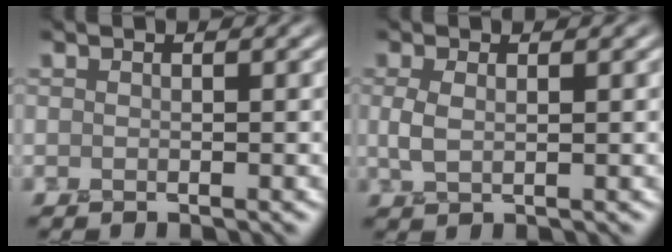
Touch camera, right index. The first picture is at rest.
{"total": 1.4, "force": [0.2, 0.6, 1.2], "torque": [-0.032, -0.004, 0.007]}